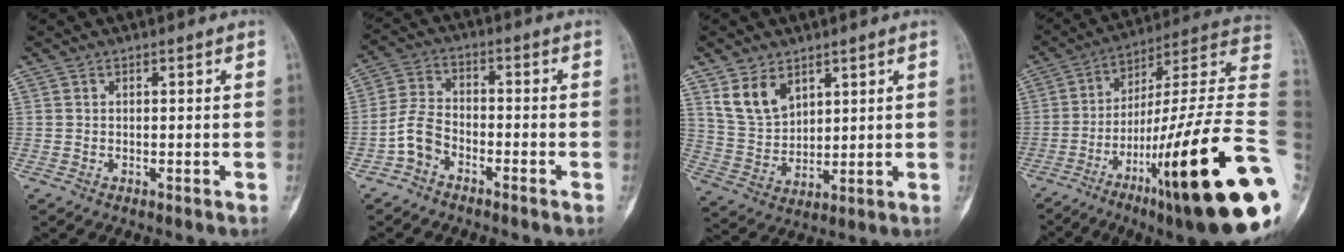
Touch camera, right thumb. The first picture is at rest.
{"total": 6.0, "force": [-3.4, 3.8, 3.3], "torque": [-0.066, 0.031, -0.076]}
{"total": 8.6, "force": [5.0, 5.5, 4.4], "torque": [-0.069, -0.024, 0.111]}
{"total": 31.6, "force": [-9.3, 4.8, 29.8], "torque": [-0.378, 0.053, -0.149]}